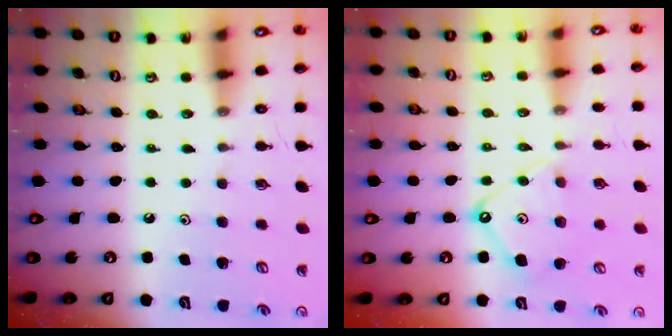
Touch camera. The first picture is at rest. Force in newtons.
{"total": 9.6, "press": 9.6, "slide": 0.8}